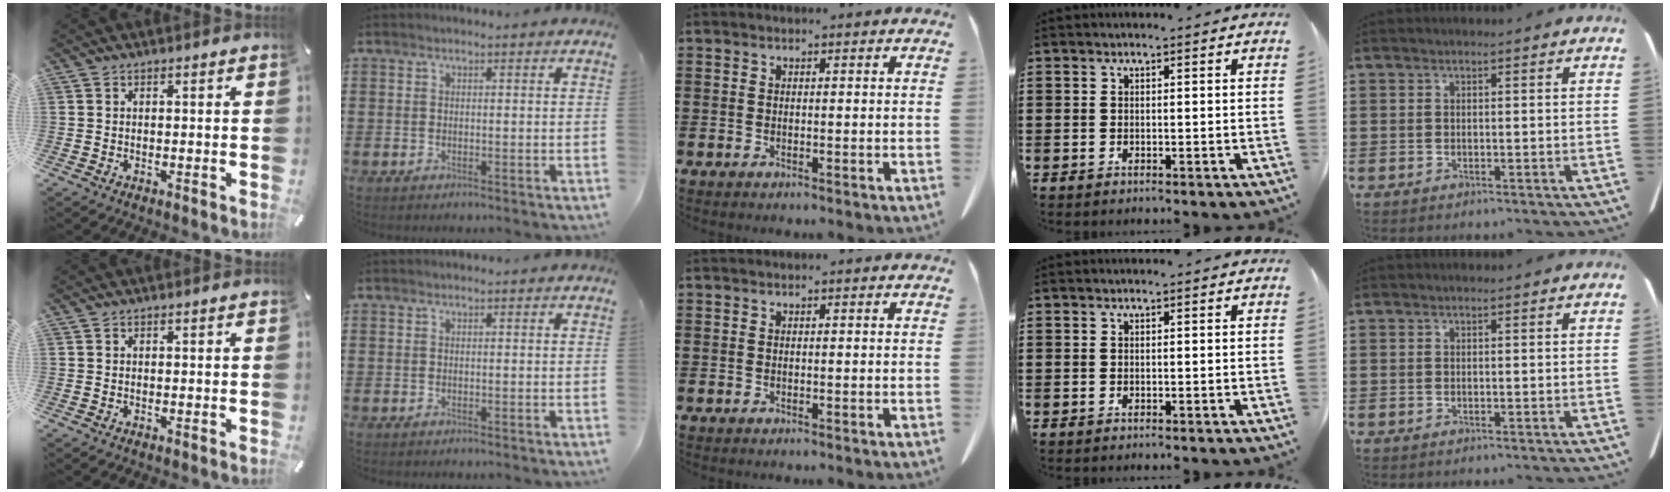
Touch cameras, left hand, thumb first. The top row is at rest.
{}